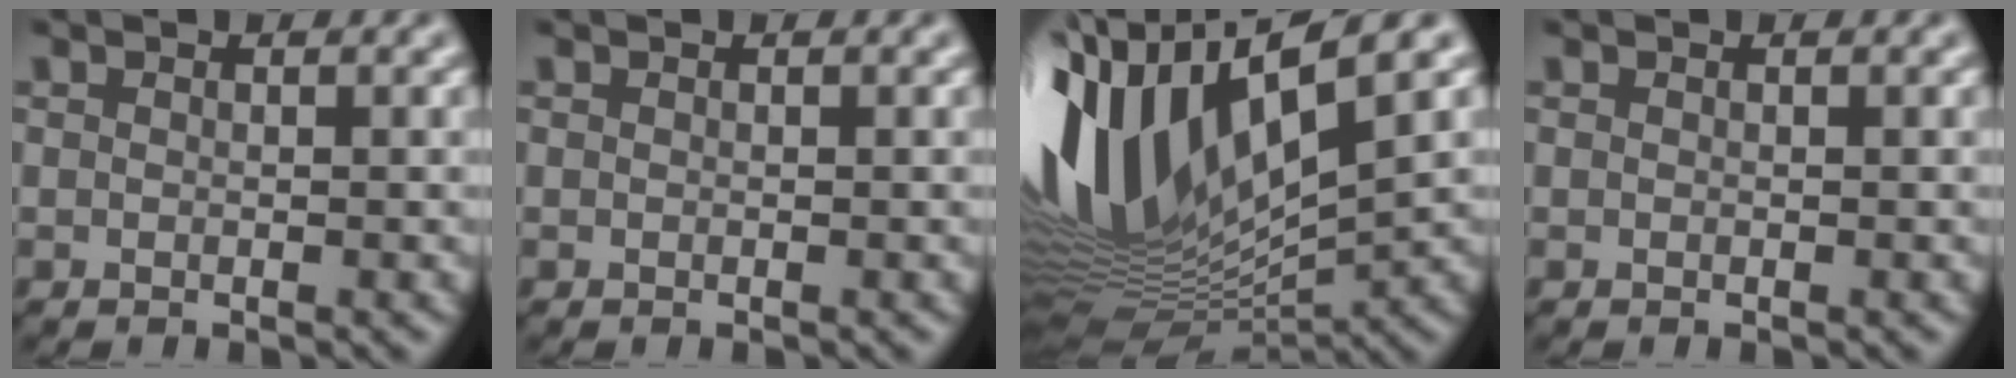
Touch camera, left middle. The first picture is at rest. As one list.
[{"total": 0.0}, {"total": 15.4, "force": [3.5, 5.3, 14.0], "torque": [-0.298, 0.014, 0.070]}, {"total": 0.0}]